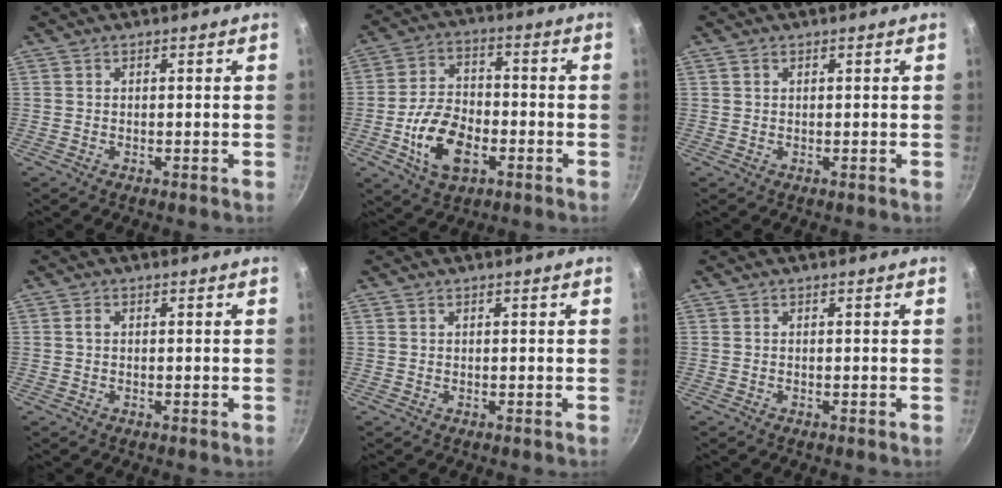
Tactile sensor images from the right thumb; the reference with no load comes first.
{"total": 12.8, "force": [-4.1, 7.7, 9.3], "torque": [-0.157, 0.025, -0.075]}
{"total": 0.9, "force": [0.4, 0.6, 0.4], "torque": [-0.007, 0.001, 0.007]}
{"total": 1.0, "force": [0.2, 0.8, 0.7], "torque": [-0.009, 0.004, 0.002]}
{"total": 0.0}
{"total": 0.0}